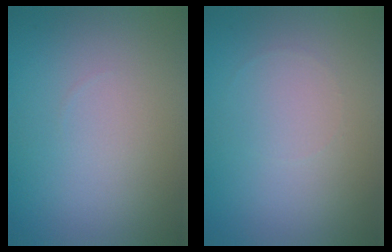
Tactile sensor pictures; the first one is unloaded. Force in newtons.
{"total": 0.0}